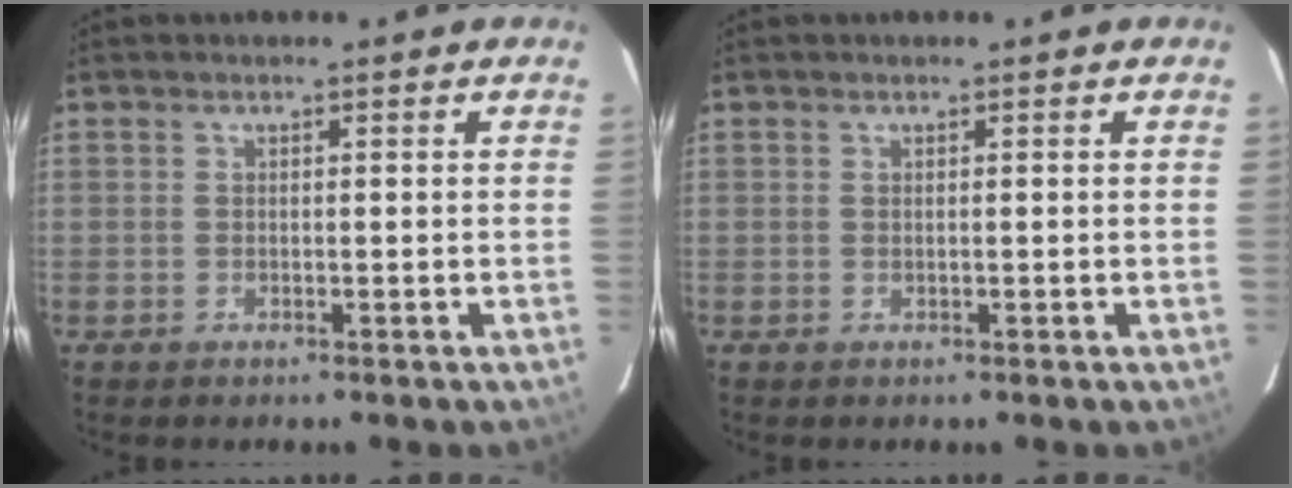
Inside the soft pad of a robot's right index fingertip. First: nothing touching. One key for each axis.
{"total": 0.0}